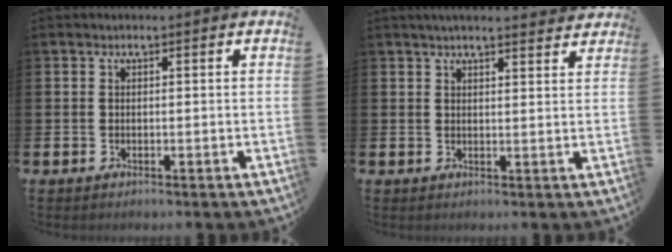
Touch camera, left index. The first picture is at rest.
{"total": 3.2, "force": [3.1, 0.1, 0.7], "torque": [-0.015, -0.011, 0.056]}